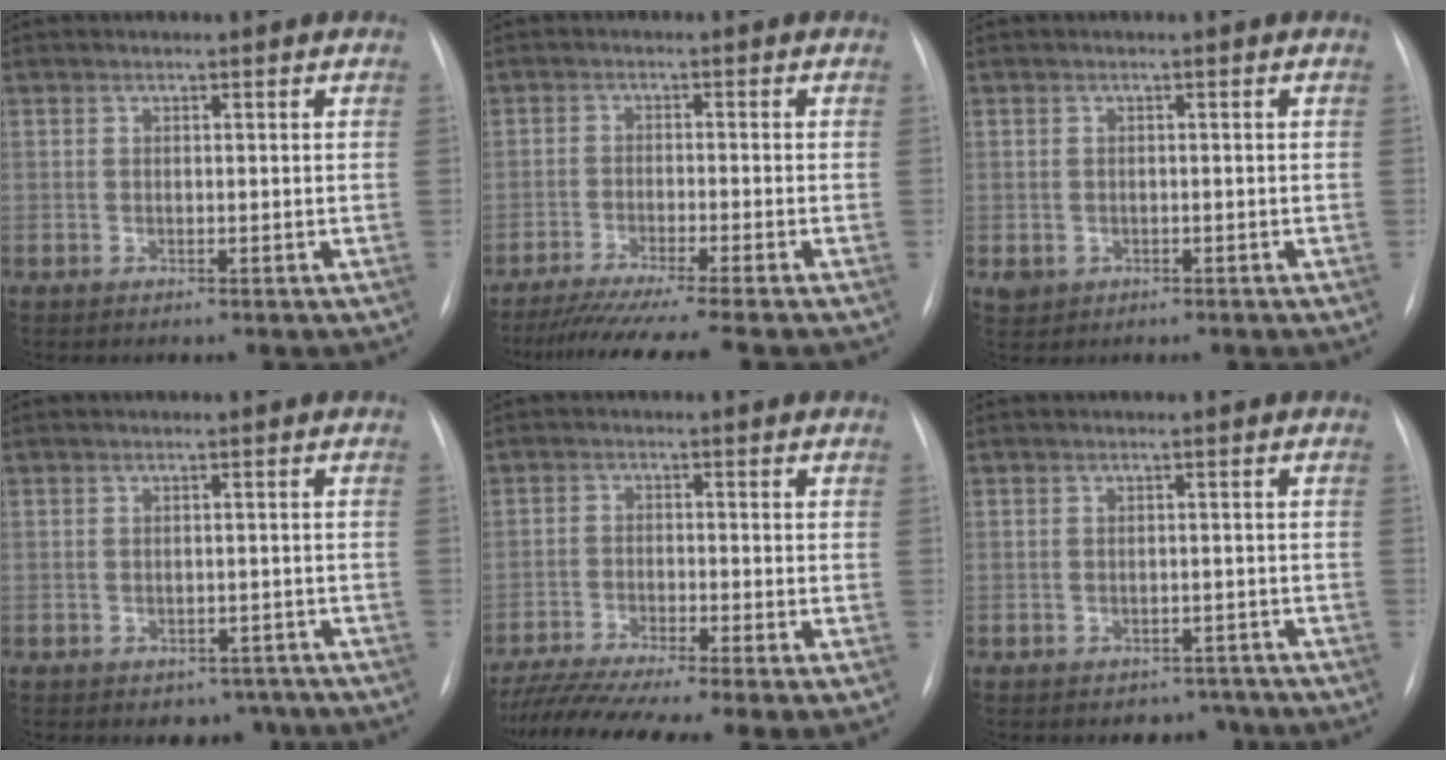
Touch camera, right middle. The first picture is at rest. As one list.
[{"total": 12.0, "force": [-10.2, -1.6, 6.1], "torque": [-0.065, -0.036, -0.155]}, {"total": 2.1, "force": [-0.7, 1.9, 0.6], "torque": [-0.010, 0.002, 0.000]}, {"total": 3.4, "force": [-2.4, 2.2, 0.7], "torque": [0.002, 0.011, -0.025]}, {"total": 11.4, "force": [-8.5, 0.8, 7.5], "torque": [-0.134, -0.021, -0.141]}, {"total": 3.0, "force": [-2.4, 1.8, 0.0], "torque": [0.005, 0.012, -0.027]}]